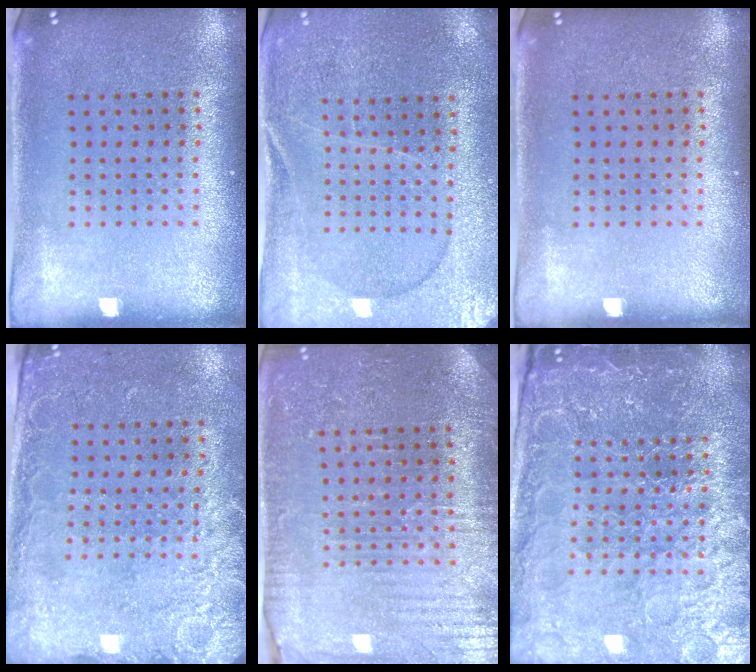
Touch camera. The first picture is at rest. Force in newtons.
{"total": 1.1, "press": 1.1, "slide": 0.4}
{"total": 0.0}
{"total": 2.5, "press": 2.0, "slide": 1.5}
{"total": 3.4, "press": 3.4, "slide": 0.7}
{"total": 5.4, "press": 5.0, "slide": 2.1}